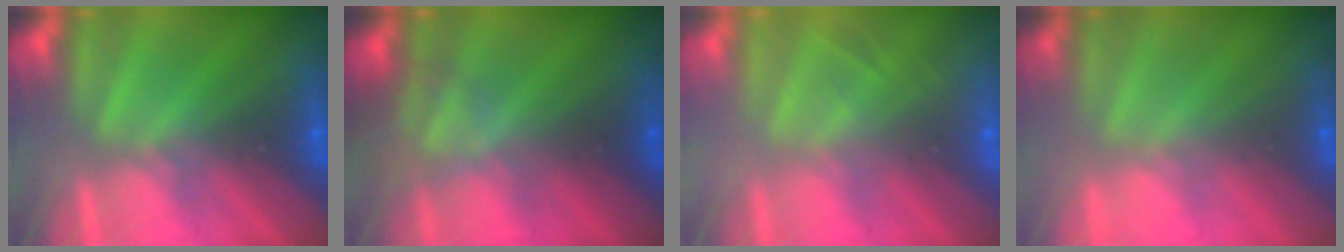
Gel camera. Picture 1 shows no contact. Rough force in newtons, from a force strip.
{"total": 2.4}
{"total": 2.0}
{"total": 1.9}